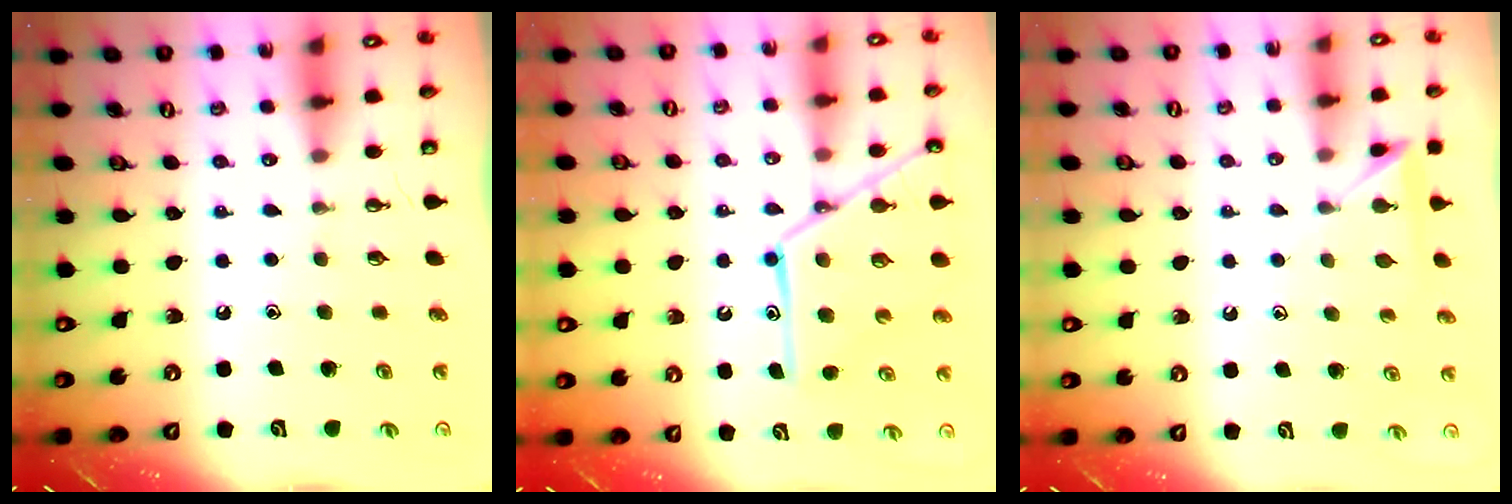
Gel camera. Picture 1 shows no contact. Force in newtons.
{"total": 17.2, "press": 17.2, "slide": 1.5}
{"total": 5.4, "press": 5.3, "slide": 0.5}